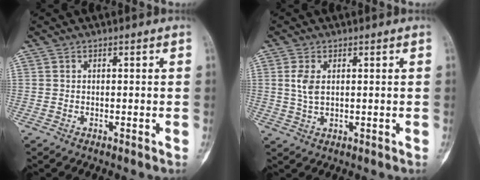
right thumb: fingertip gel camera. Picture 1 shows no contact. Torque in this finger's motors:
{"motor_torque": [0.20, 0.62, 0.61, 0.03, 0.15]}